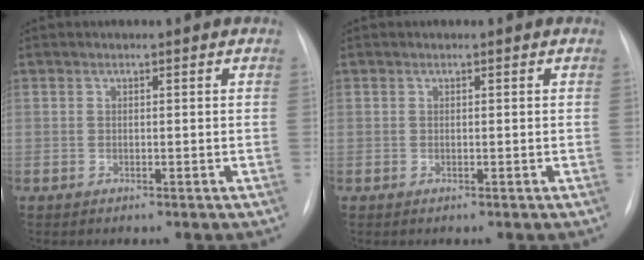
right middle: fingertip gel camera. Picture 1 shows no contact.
{"total": 0.0}